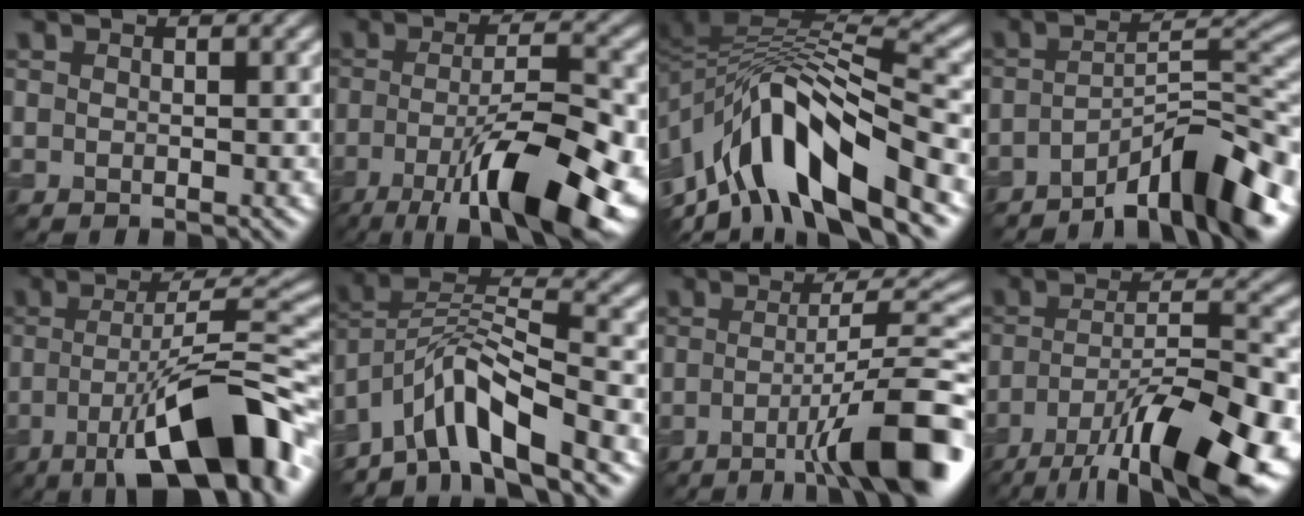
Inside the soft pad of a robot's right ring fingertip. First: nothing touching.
{"total": 12.3, "force": [-5.6, 3.6, 10.4], "torque": [-0.182, -0.006, -0.083]}
{"total": 11.5, "force": [-5.0, 4.7, 9.2], "torque": [-0.165, 0.017, -0.076]}
{"total": 9.4, "force": [-6.0, 1.9, 6.9], "torque": [-0.095, 0.019, -0.100]}
{"total": 12.5, "force": [-5.6, 3.1, 10.8], "torque": [-0.170, 0.006, -0.084]}
{"total": 7.9, "force": [-5.8, 2.3, 4.9], "torque": [-0.078, 0.015, -0.113]}
{"total": 10.7, "force": [-4.5, 1.7, 9.5], "torque": [-0.126, 0.014, -0.067]}
{"total": 14.7, "force": [-9.3, 4.6, 10.5], "torque": [-0.190, -0.005, -0.129]}